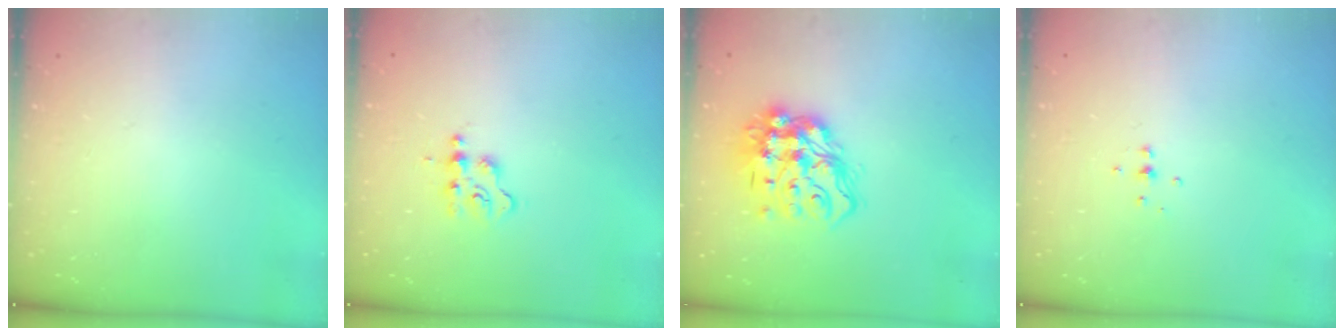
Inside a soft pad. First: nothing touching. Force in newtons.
{"total": 3.0, "press": 3.0, "slide": 0.4}
{"total": 17.0, "press": 16.9, "slide": 1.6}
{"total": 3.6, "press": 3.6, "slide": 0.6}